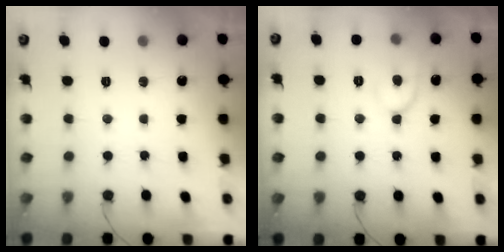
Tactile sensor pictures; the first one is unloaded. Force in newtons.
{"total": 8.5, "press": 8.5, "slide": 0.8}